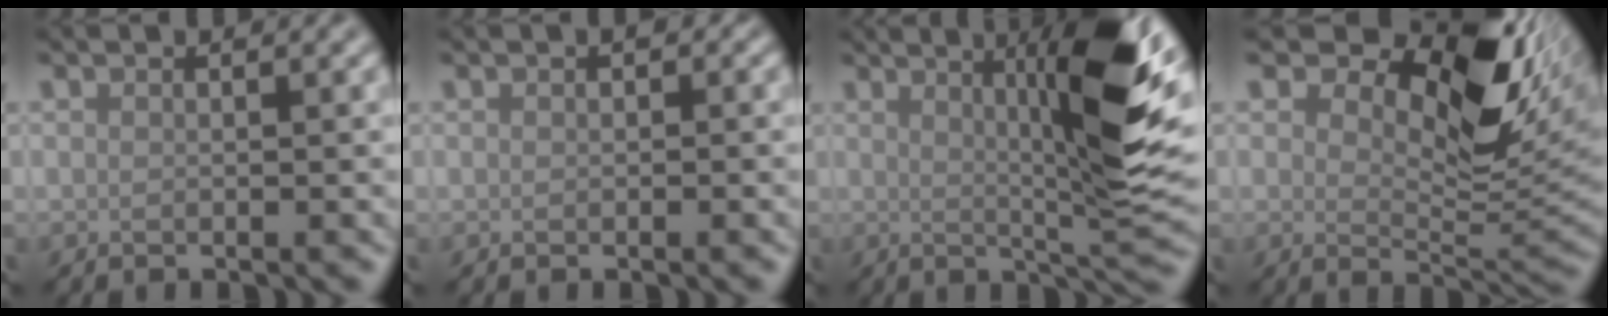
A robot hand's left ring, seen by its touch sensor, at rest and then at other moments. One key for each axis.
{"total": 0.6, "fx": 0.1, "fy": 0.5, "fz": 0.4, "tx": -0.002, "ty": -0.001, "tz": 0.001}
{"total": 10.6, "fx": 3.2, "fy": 1.4, "fz": 10.0, "tx": -0.128, "ty": 0.005, "tz": 0.049}
{"total": 10.4, "fx": 5.1, "fy": 4.7, "fz": 7.7, "tx": -0.117, "ty": -0.003, "tz": 0.081}